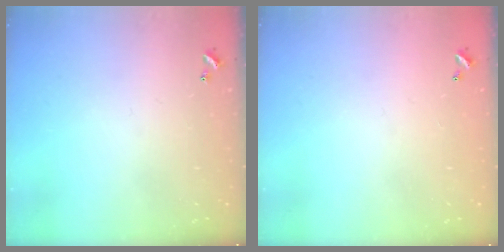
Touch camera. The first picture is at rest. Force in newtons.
{"total": 3.0, "press": 3.0, "slide": 0.1}